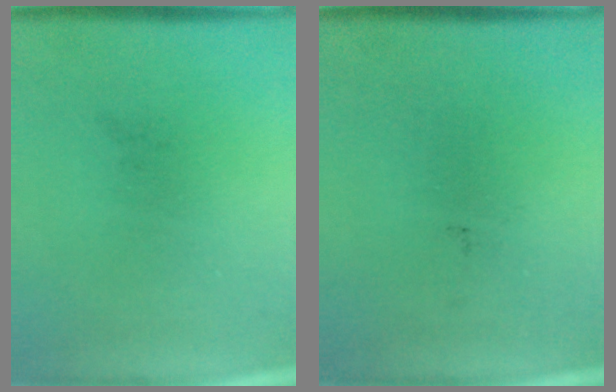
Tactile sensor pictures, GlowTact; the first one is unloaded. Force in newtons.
{"total": 0.0}